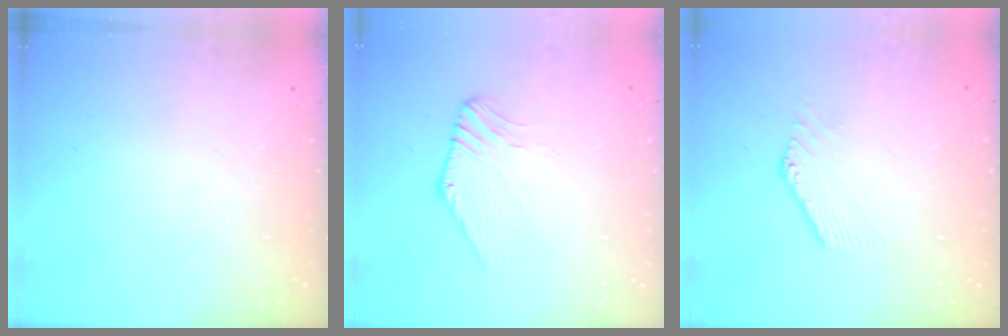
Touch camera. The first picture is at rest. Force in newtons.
{"total": 0.5, "press": 0.5, "slide": 0.3}
{"total": 0.6, "press": 0.3, "slide": 0.5}